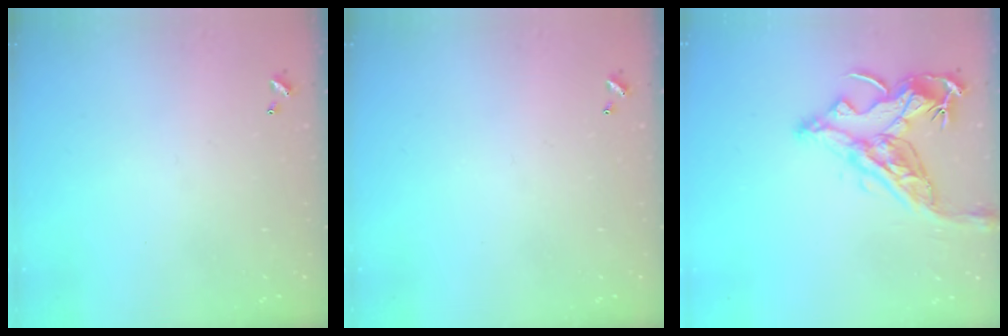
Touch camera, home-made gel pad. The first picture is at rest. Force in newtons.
{"total": 0.0}
{"total": 16.2, "press": 16.1, "slide": 2.1}